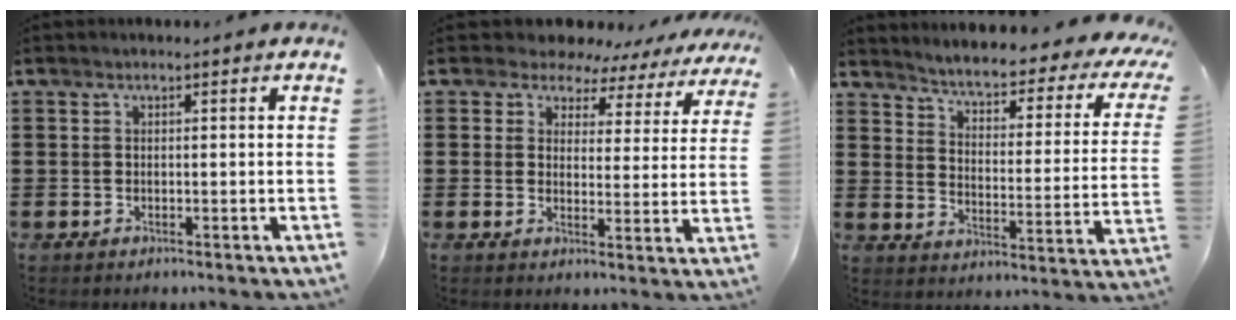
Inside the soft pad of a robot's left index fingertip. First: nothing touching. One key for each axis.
{"total": 4.9, "fx": 4.3, "fy": 2.2, "fz": 0.7, "tx": -0.042, "ty": -0.021, "tz": 0.071}
{"total": 3.2, "fx": 2.7, "fy": 0.0, "fz": 1.8, "tx": -0.052, "ty": -0.032, "tz": 0.033}